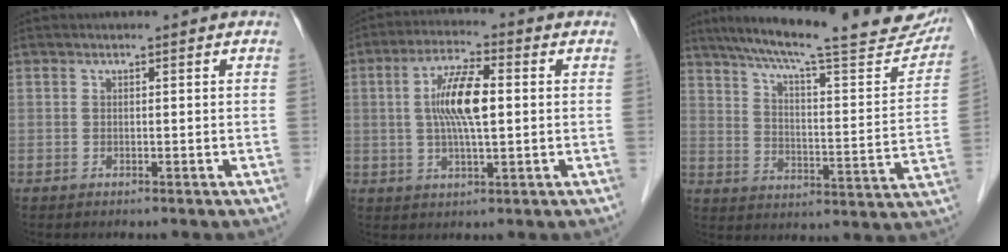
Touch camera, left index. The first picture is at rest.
{"total": 8.7, "force": [0.8, 1.8, 8.4], "torque": [-0.171, 0.008, 0.012]}
{"total": 26.1, "force": [22.4, 3.7, 12.9], "torque": [-0.195, -0.029, 0.288]}